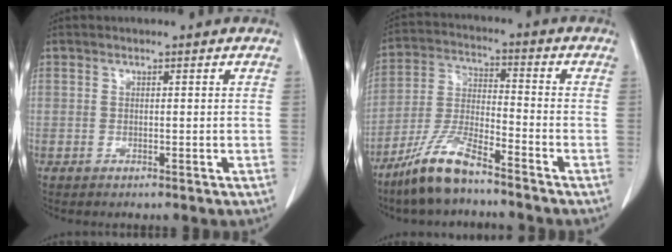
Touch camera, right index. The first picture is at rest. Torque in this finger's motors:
{"motor_torque": [0.15, -0.09, 0.01, -0.01]}